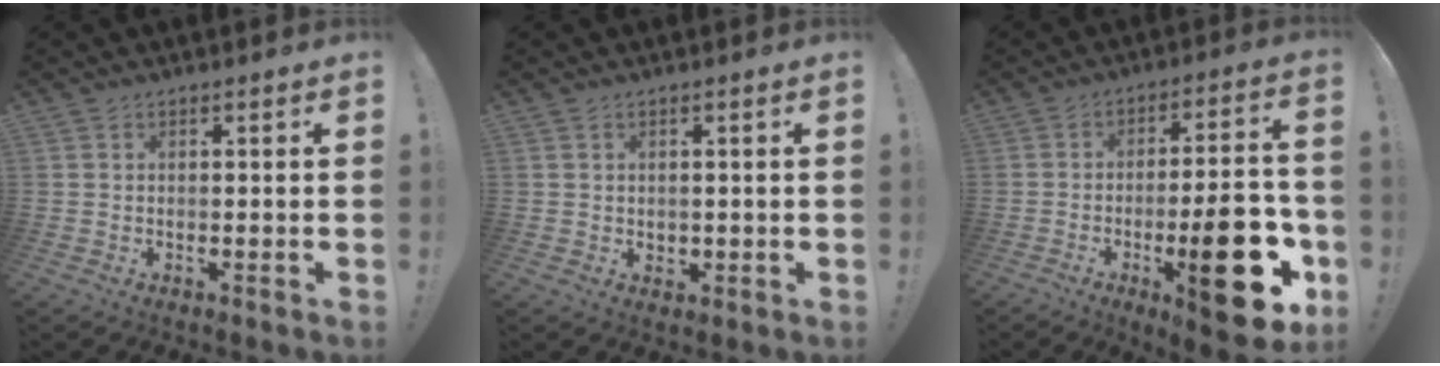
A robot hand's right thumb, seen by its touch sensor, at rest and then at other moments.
{"total": 1.5, "force": [0.7, 1.2, 0.5], "torque": [-0.003, -0.002, 0.012]}
{"total": 21.6, "force": [-7.0, 6.8, 19.2], "torque": [-0.253, 0.025, -0.096]}